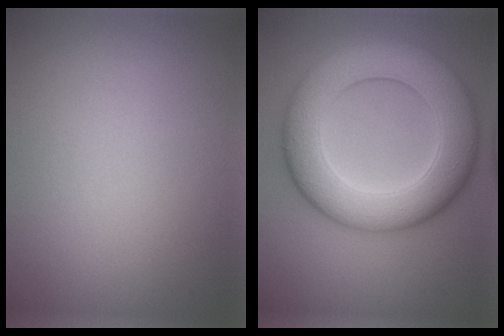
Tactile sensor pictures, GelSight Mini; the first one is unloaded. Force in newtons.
{"total": 10.6, "press": 10.6, "slide": 0.1}